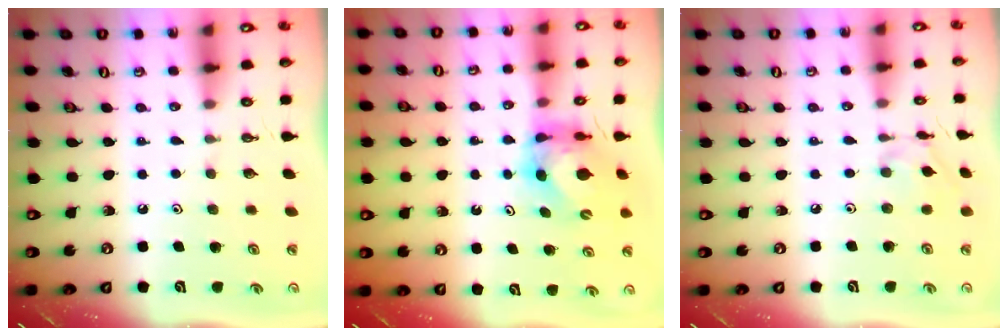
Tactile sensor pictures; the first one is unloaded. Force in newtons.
{"total": 7.2, "press": 7.2, "slide": 0.8}
{"total": 5.4, "press": 5.4, "slide": 0.6}